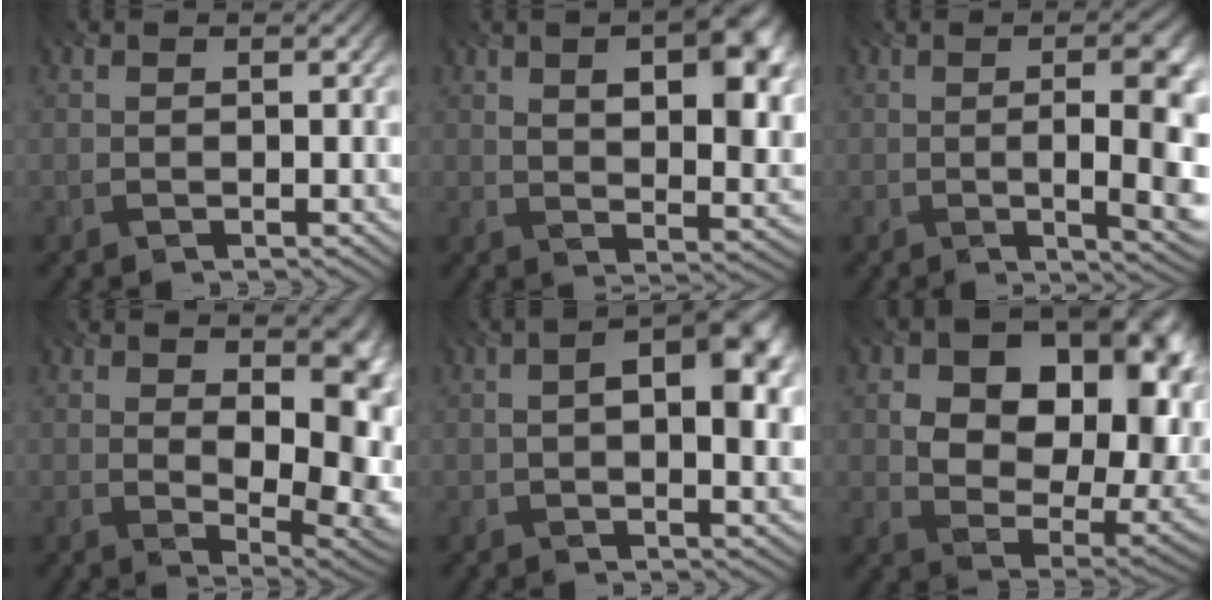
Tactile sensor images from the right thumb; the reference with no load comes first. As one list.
[{"total": 11.4, "force": [3.9, 5.4, 9.3], "torque": [-0.124, -0.002, 0.060]}, {"total": 10.3, "force": [-0.8, 3.3, 9.8], "torque": [-0.092, 0.008, -0.015]}, {"total": 10.4, "force": [0.6, 5.4, 8.9], "torque": [-0.110, -0.012, 0.021]}, {"total": 8.6, "force": [1.4, 4.5, 7.2], "torque": [-0.107, -0.002, 0.019]}, {"total": 15.4, "force": [4.4, 9.9, 10.9], "torque": [-0.152, -0.001, 0.079]}]